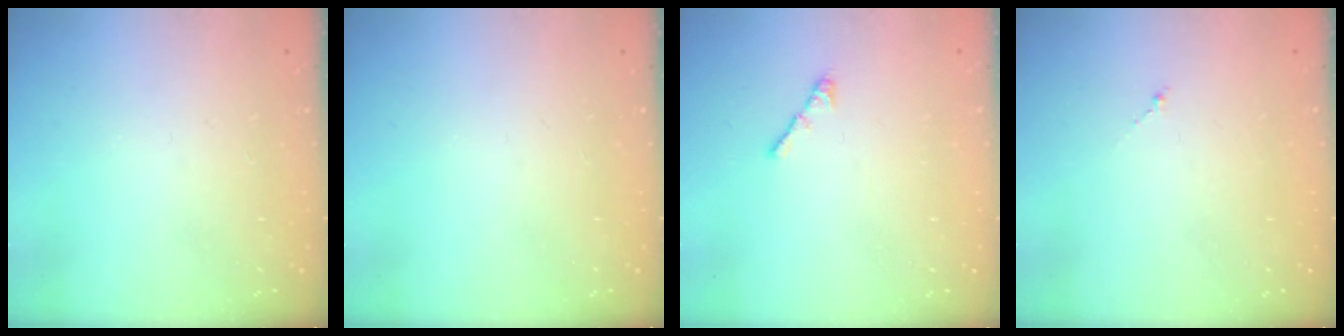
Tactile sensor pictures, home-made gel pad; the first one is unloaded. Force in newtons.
{"total": 0.0}
{"total": 3.0, "press": 2.9, "slide": 0.8}
{"total": 0.0}